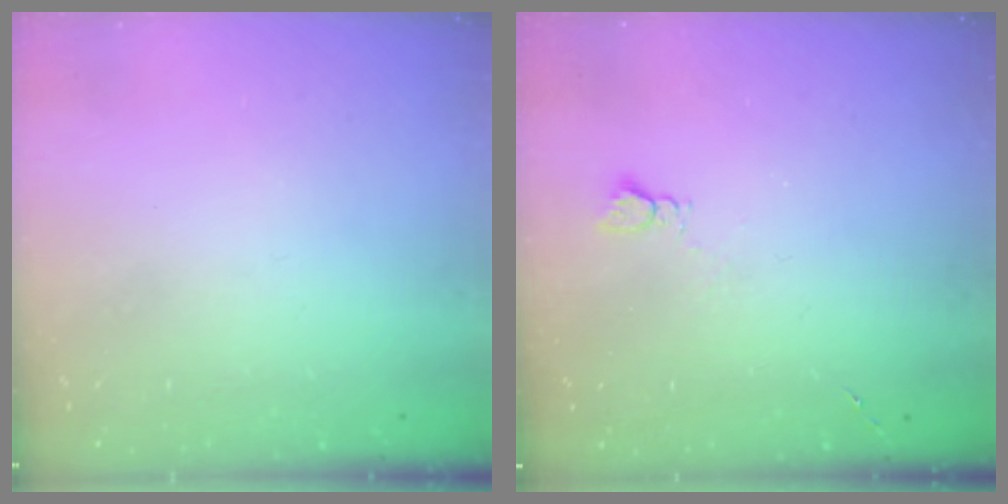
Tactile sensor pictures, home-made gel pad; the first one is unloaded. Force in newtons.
{"total": 2.6, "press": 2.6, "slide": 0.4}